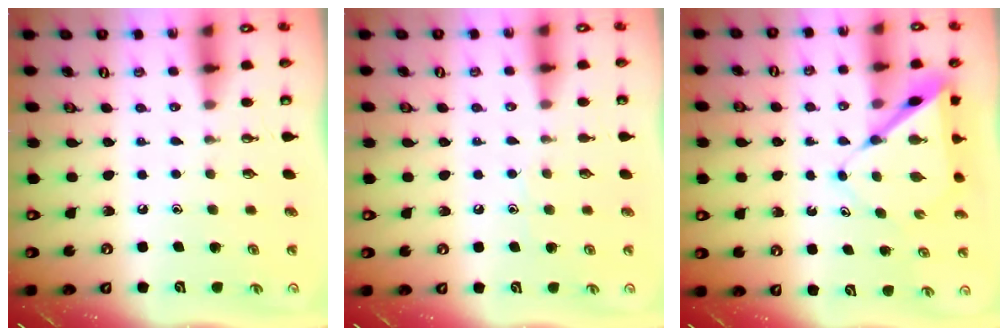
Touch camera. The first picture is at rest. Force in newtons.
{"total": 6.1, "press": 6.0, "slide": 0.7}
{"total": 7.5, "press": 7.5, "slide": 0.7}